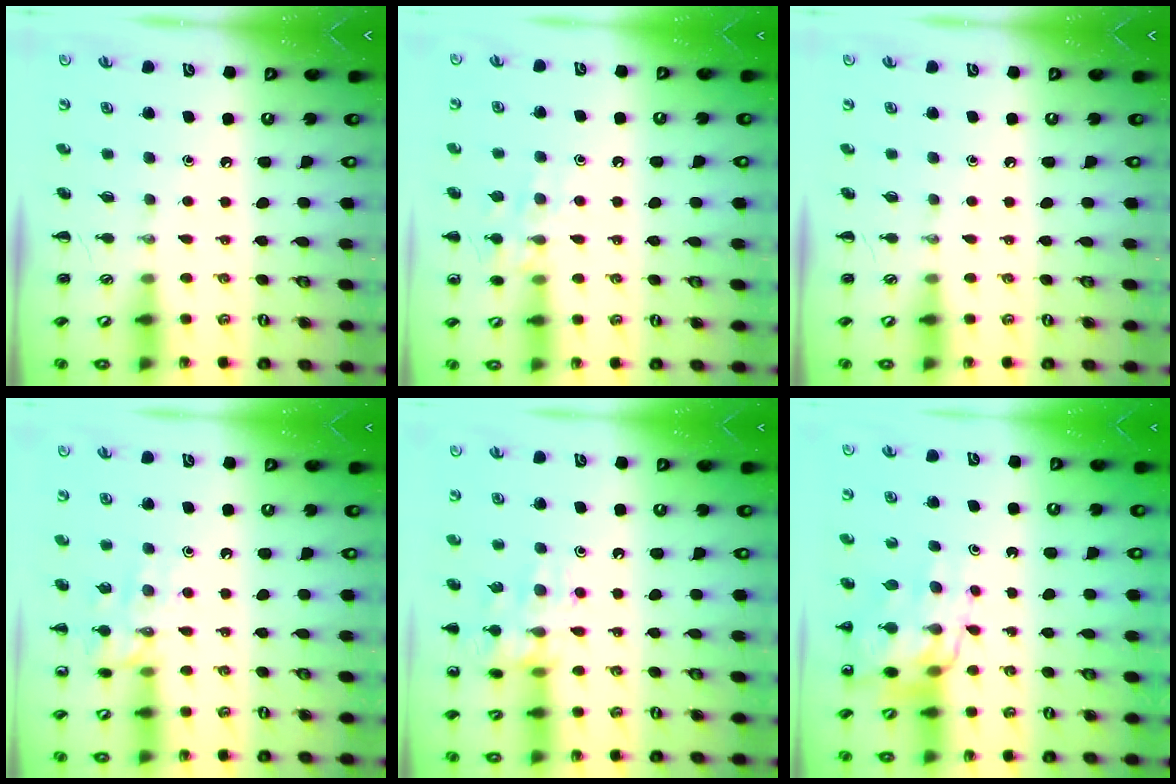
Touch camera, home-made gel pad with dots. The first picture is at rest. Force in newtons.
{"total": 9.4, "press": 9.4, "slide": 1.1}
{"total": 0.0}
{"total": 12.0, "press": 11.9, "slide": 0.8}
{"total": 14.6, "press": 14.5, "slide": 1.5}
{"total": 12.8, "press": 12.5, "slide": 3.1}